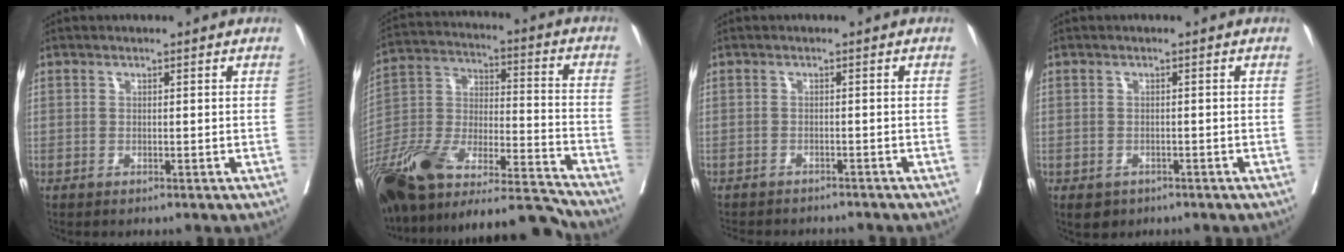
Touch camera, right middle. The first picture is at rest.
{"total": 27.9, "force": [-22.8, 5.5, 15.2], "torque": [-0.296, -0.023, -0.385]}
{"total": 8.3, "force": [-7.8, 1.8, 2.2], "torque": [-0.031, -0.006, -0.099]}
{"total": 3.0, "force": [-1.9, 2.2, 0.7], "torque": [-0.007, -0.001, -0.025]}